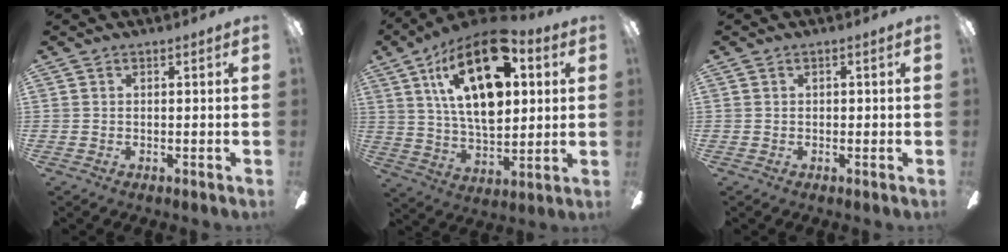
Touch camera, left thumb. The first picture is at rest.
{"total": 23.0, "force": [9.8, 11.6, 17.3], "torque": [-0.311, -0.038, 0.155]}
{"total": 0.5, "force": [-0.1, 0.4, 0.4], "torque": [-0.007, 0.003, -0.003]}